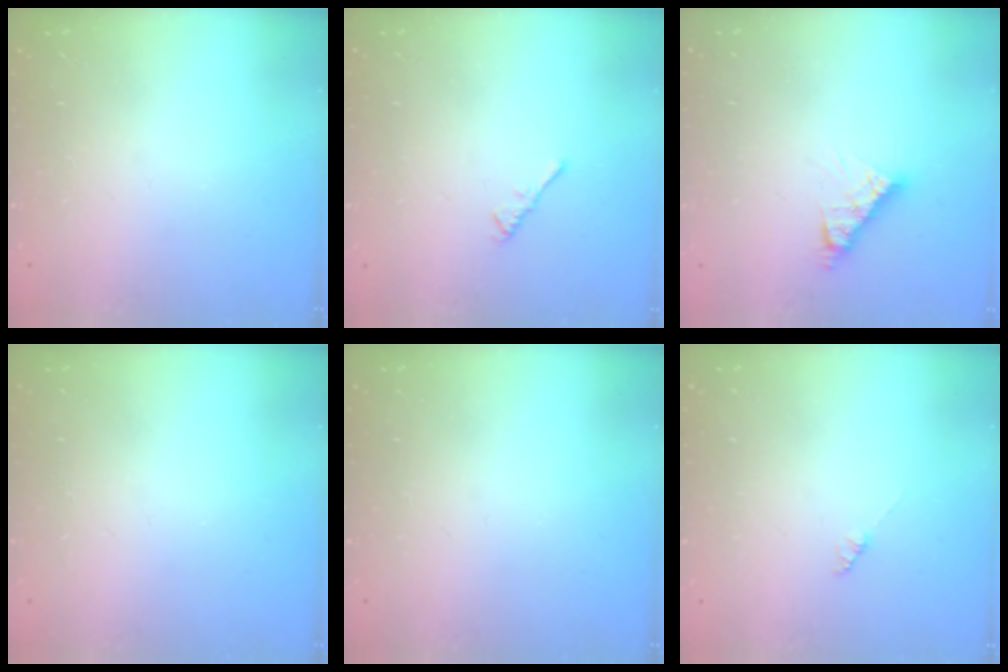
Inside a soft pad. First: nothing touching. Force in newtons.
{"total": 1.1, "press": 1.0, "slide": 0.4}
{"total": 5.9, "press": 5.9, "slide": 0.5}
{"total": 0.0}
{"total": 0.0}
{"total": 1.4, "press": 1.4, "slide": 0.2}